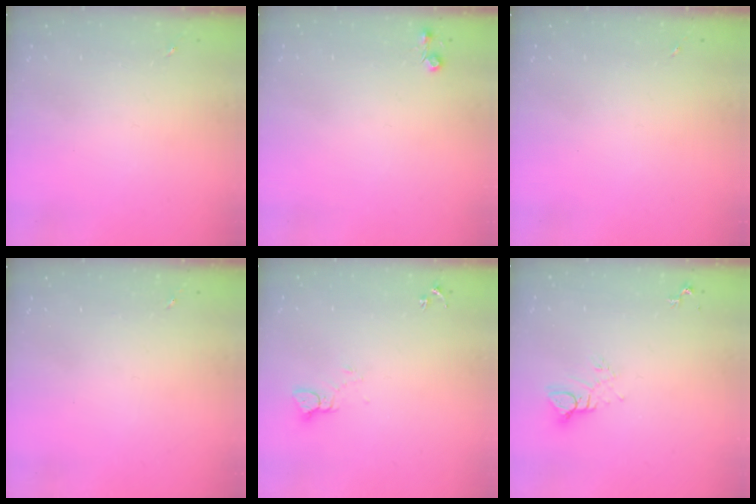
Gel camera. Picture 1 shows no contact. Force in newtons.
{"total": 4.4, "press": 4.4, "slide": 0.7}
{"total": 0.0}
{"total": 0.0}
{"total": 3.1, "press": 3.1, "slide": 0.2}
{"total": 5.7, "press": 5.7, "slide": 0.3}